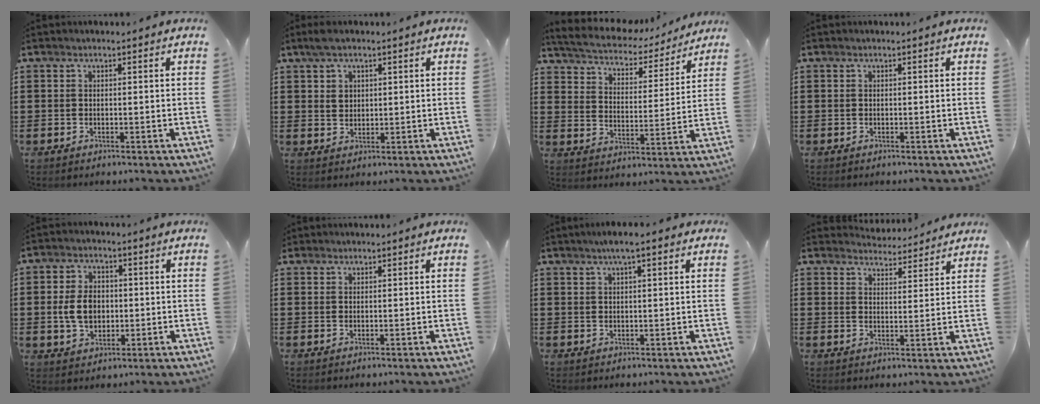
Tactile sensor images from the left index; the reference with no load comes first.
{"total": 3.0, "force": [1.7, 1.8, 1.7], "torque": [-0.031, 0.007, 0.029]}
{"total": 4.7, "force": [4.5, 0.7, 1.0], "torque": [-0.045, -0.032, 0.071]}
{"total": 0.0}
{"total": 6.1, "force": [-0.1, 4.1, 4.5], "torque": [-0.096, 0.005, -0.009]}
{"total": 0.6, "force": [0.6, 0.3, 0.1], "torque": [-0.004, 0.001, 0.011]}
{"total": 2.9, "force": [1.8, 0.3, 2.3], "torque": [-0.047, 0.004, 0.030]}
{"total": 4.2, "force": [4.1, 0.5, 0.3], "torque": [-0.011, -0.021, 0.075]}